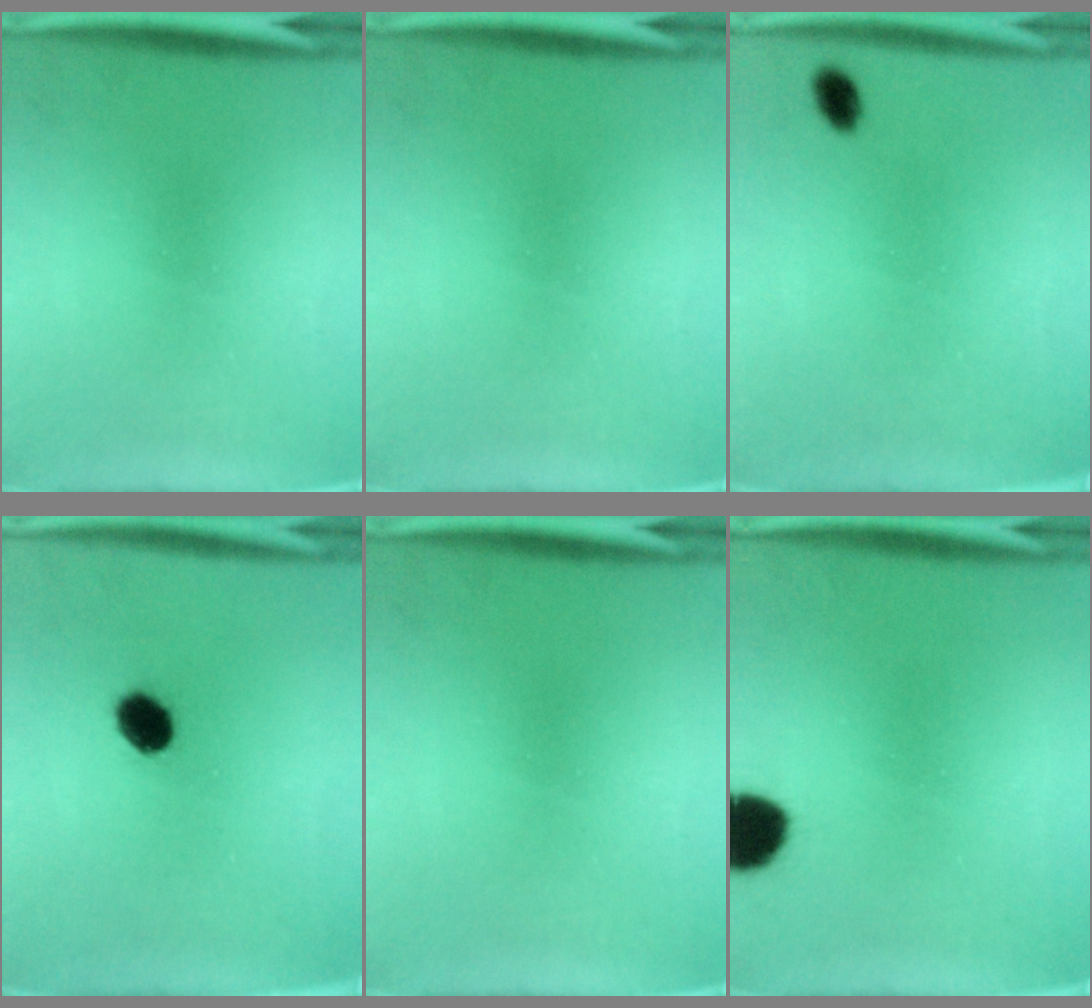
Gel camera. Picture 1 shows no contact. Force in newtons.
{"total": 0.0}
{"total": 2.2}
{"total": 5.9}
{"total": 0.0}
{"total": 8.0}